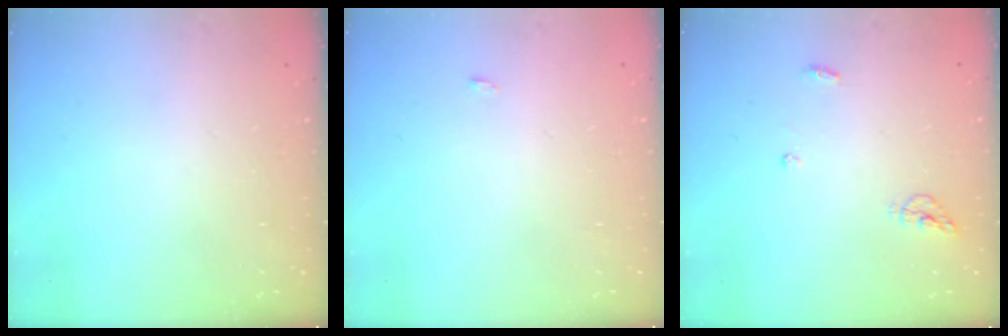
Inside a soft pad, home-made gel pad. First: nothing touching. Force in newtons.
{"total": 6.7, "press": 2.2, "slide": 6.3}
{"total": 4.7, "press": 4.7, "slide": 0.2}